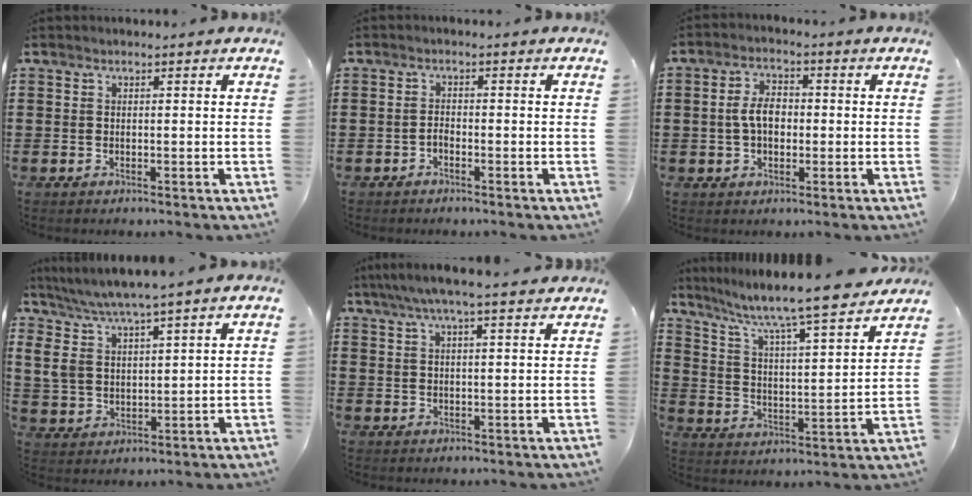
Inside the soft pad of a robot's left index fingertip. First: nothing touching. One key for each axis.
{"total": 1.3, "fx": -0.9, "fy": 0.4, "fz": 0.8, "tx": -0.019, "ty": 0.001, "tz": -0.019}
{"total": 5.2, "fx": -0.1, "fy": 3.0, "fz": 4.2, "tx": -0.097, "ty": 0.006, "tz": -0.008}
{"total": 5.6, "fx": 4.3, "fy": 1.4, "fz": 3.4, "tx": -0.080, "ty": -0.014, "tz": 0.076}
{"total": 5.0, "fx": 3.8, "fy": 0.3, "fz": 3.2, "tx": -0.070, "ty": -0.007, "tz": 0.067}
{"total": 7.3, "fx": 6.5, "fy": -0.2, "fz": 3.3, "tx": -0.092, "ty": -0.054, "tz": 0.102}